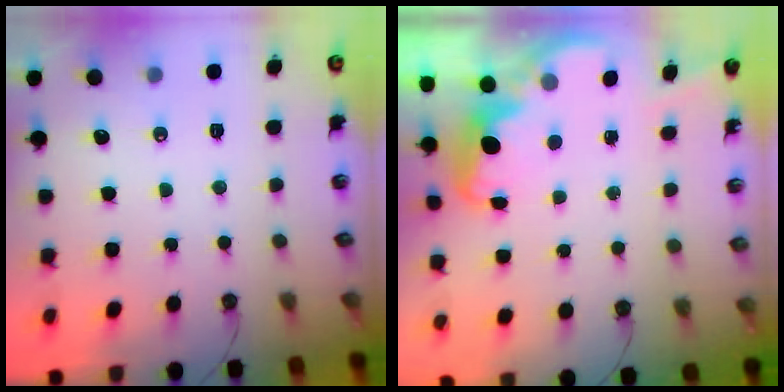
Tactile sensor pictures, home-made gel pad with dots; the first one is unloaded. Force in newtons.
{"total": 2.8, "press": 2.7, "slide": 0.8}